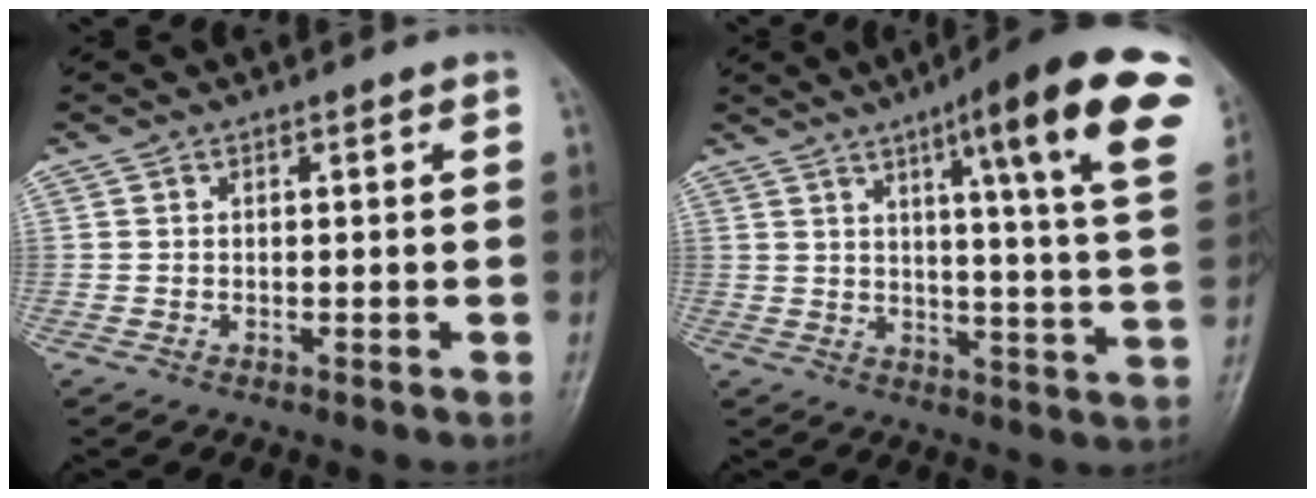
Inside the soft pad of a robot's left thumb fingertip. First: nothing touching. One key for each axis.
{"total": 20.8, "fx": 10.3, "fy": 2.7, "fz": 17.9, "tx": -0.224, "ty": -0.031, "tz": 0.127}